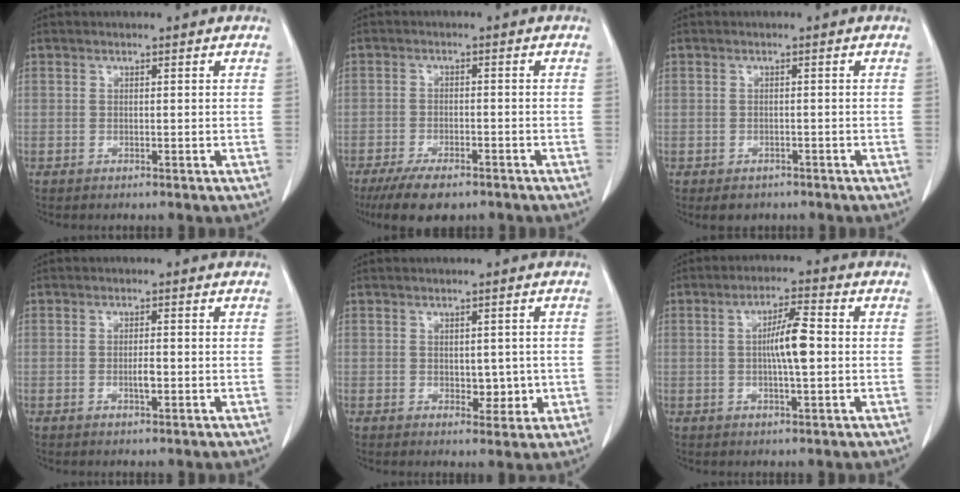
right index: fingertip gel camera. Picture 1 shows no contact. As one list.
[{"total": 8.0, "force": [-6.1, 2.7, 4.4], "torque": [-0.073, -0.010, -0.096]}, {"total": 2.9, "force": [-2.1, 1.9, 0.6], "torque": [-0.009, 0.002, -0.025]}, {"total": 1.7, "force": [-0.6, 0.3, 1.6], "torque": [-0.029, 0.000, -0.011]}, {"total": 3.2, "force": [-0.4, 2.1, 2.4], "torque": [-0.022, -0.001, 0.002]}, {"total": 6.0, "force": [-0.1, 0.7, 5.9], "torque": [-0.108, 0.007, -0.006]}]